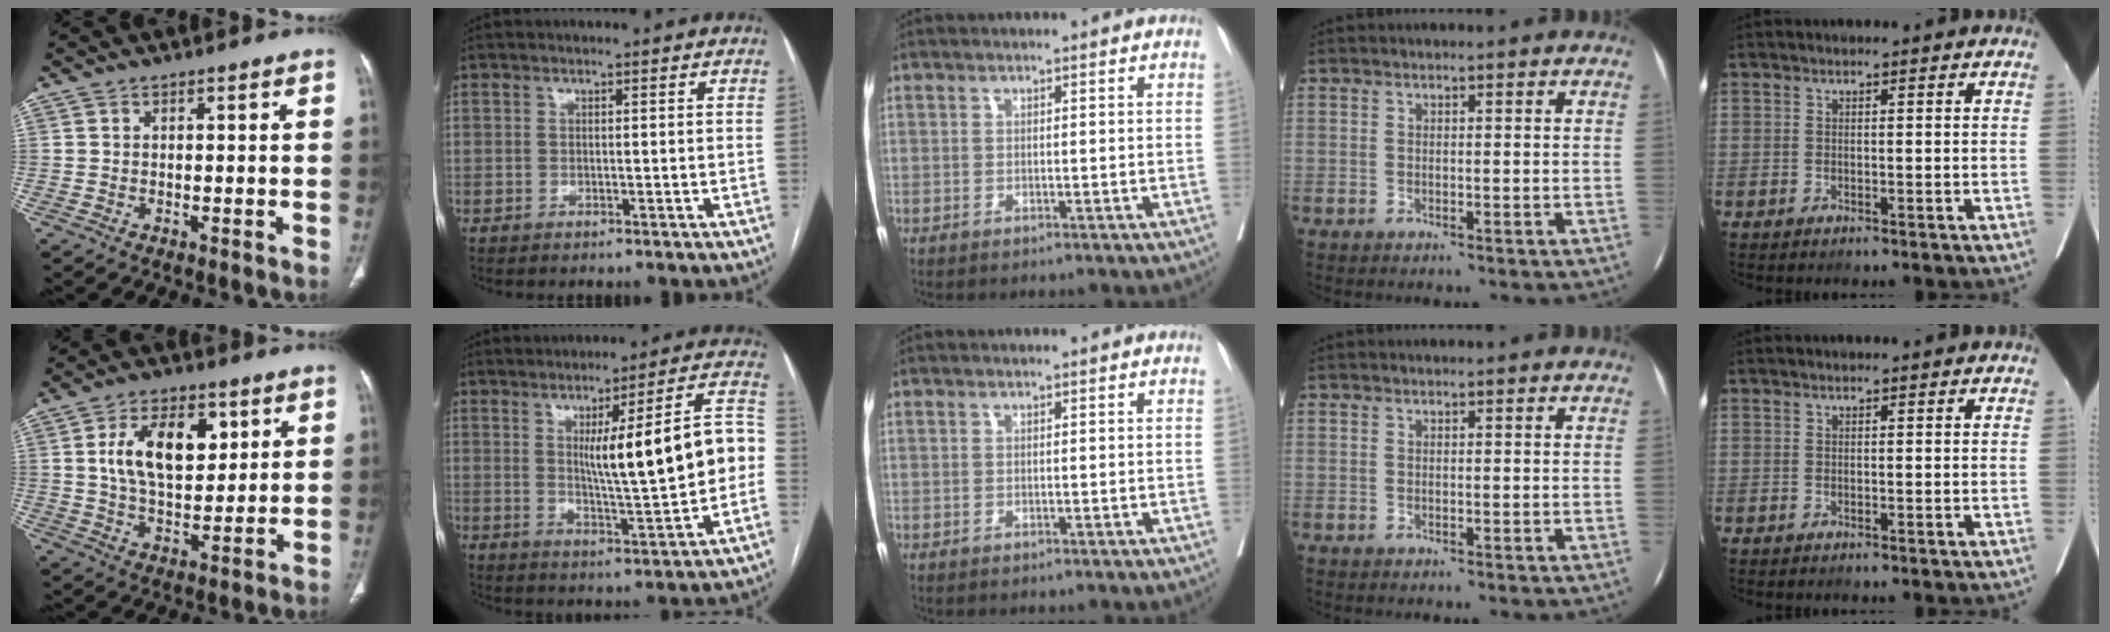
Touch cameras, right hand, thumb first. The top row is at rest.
{"thumb": {"total": 13.7, "force": [4.1, 7.7, 10.6], "torque": [-0.155, -0.012, 0.076]}, "index": {"total": 15.0, "force": [0.8, 1.2, 14.9], "torque": [-0.204, 0.017, 0.017]}}